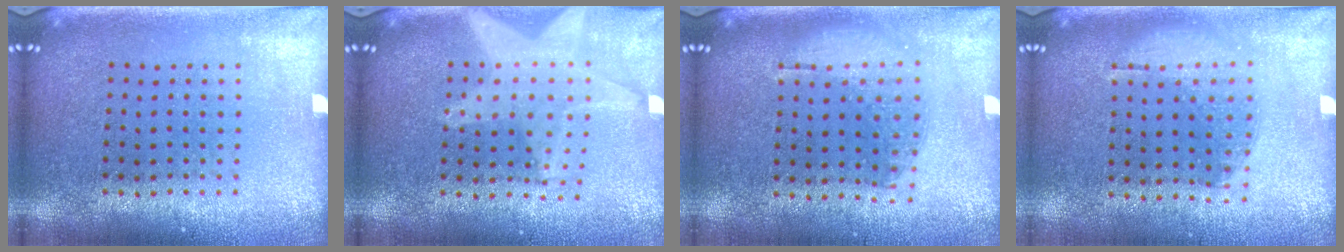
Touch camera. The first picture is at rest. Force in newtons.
{"total": 2.1, "press": 1.7, "slide": 1.2}
{"total": 1.1, "press": 1.0, "slide": 0.4}
{"total": 1.1, "press": 0.9, "slide": 0.5}